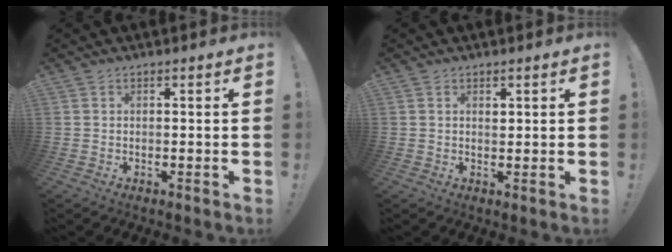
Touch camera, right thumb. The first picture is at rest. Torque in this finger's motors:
{"motor_torque": [-0.08, 0.37, 0.07, -0.38, 0.05]}